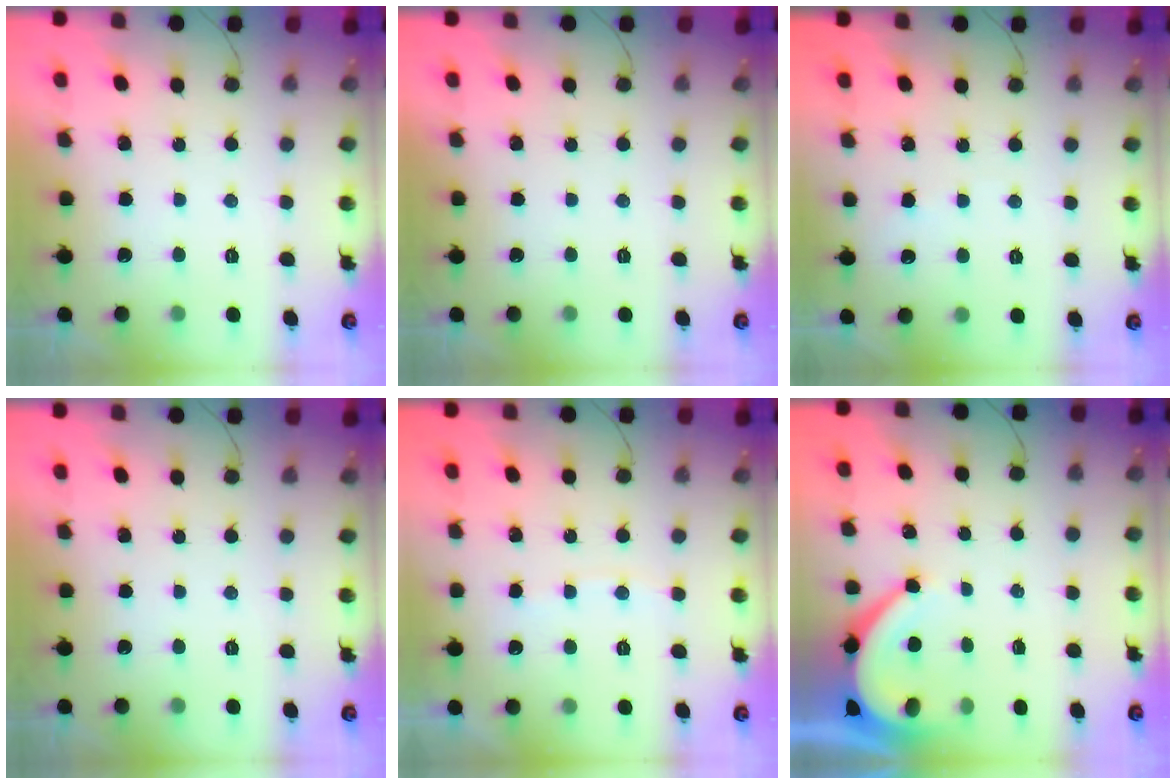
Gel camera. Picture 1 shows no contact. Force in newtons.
{"total": 0.0}
{"total": 2.5, "press": 2.5, "slide": 0.3}
{"total": 0.0}
{"total": 4.2, "press": 4.1, "slide": 0.5}
{"total": 6.2, "press": 6.2, "slide": 0.8}